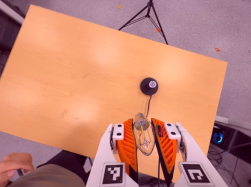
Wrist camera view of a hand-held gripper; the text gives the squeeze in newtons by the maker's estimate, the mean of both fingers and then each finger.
{"total": 20.6, "left": 22.5, "right": 18.7}